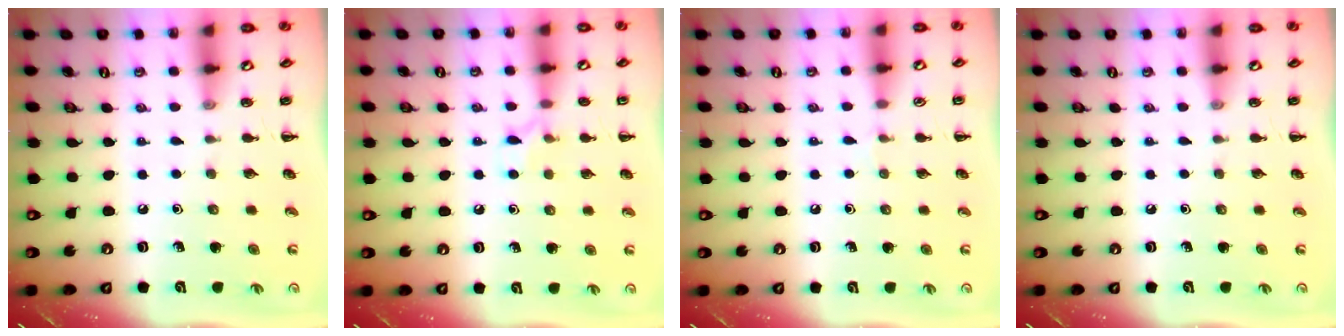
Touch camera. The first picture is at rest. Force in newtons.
{"total": 5.8, "press": 5.5, "slide": 1.8}
{"total": 2.9, "press": 2.8, "slide": 1.0}
{"total": 0.0}